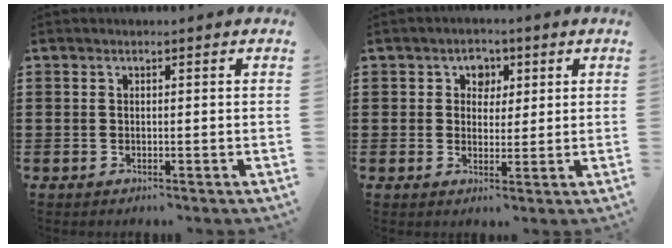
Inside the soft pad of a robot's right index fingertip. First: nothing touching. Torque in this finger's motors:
{"motor_torque": [0.11, -0.04, 0.01, 0.03]}